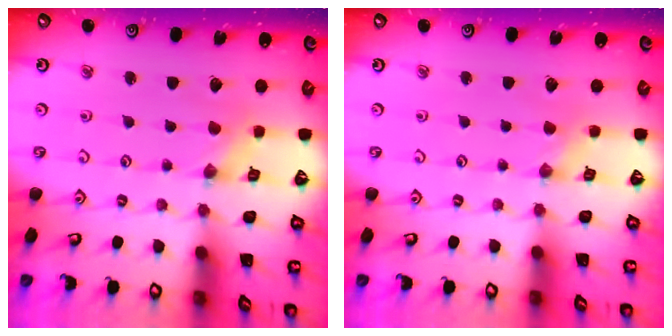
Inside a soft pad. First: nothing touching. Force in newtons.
{"total": 0.0}